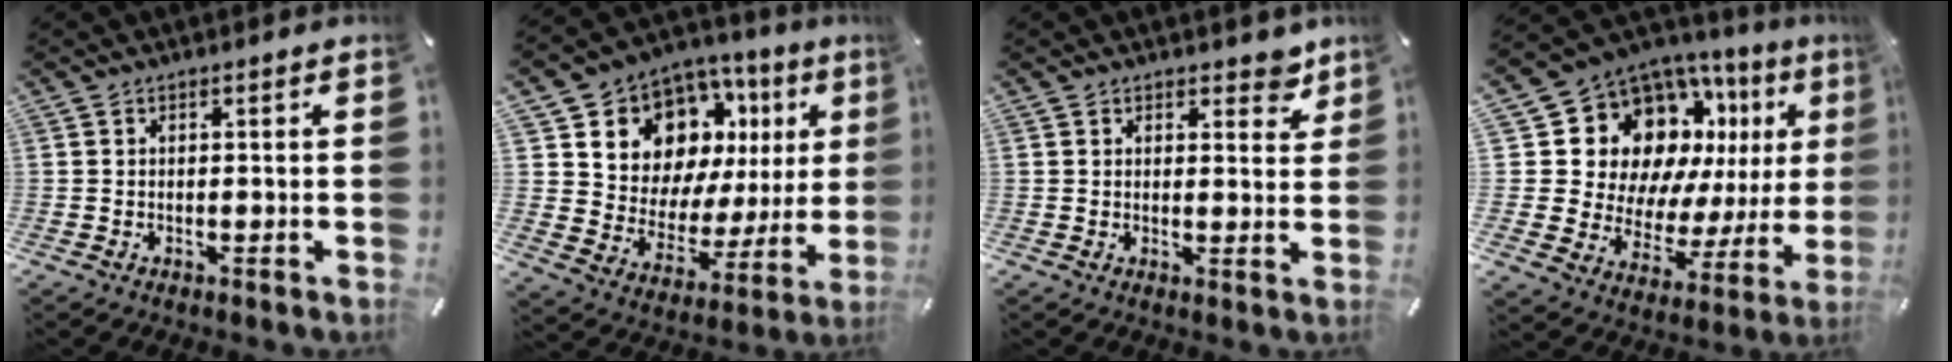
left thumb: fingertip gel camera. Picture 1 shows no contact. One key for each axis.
{"total": 12.2, "fx": 7.5, "fy": 8.9, "fz": 3.7, "tx": -0.063, "ty": -0.079, "tz": 0.140}
{"total": 4.0, "fx": 2.9, "fy": 2.4, "fz": 1.4, "tx": 0.005, "ty": -0.017, "tz": 0.046}
{"total": 17.7, "fx": 9.3, "fy": 12.6, "fz": 8.2, "tx": -0.136, "ty": -0.085, "tz": 0.190}